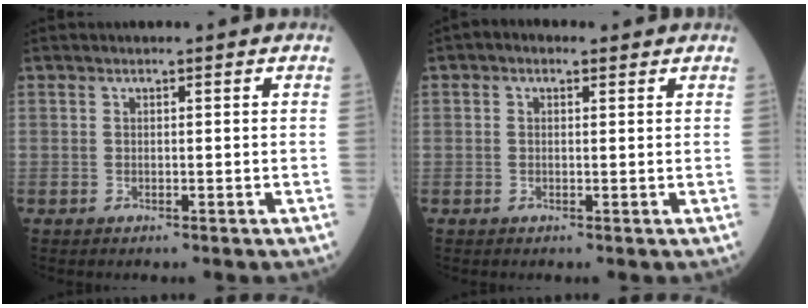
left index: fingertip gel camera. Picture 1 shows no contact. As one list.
[{"total": 1.9, "force": [1.0, 1.2, 1.1], "torque": [-0.025, 0.018, 0.014]}]